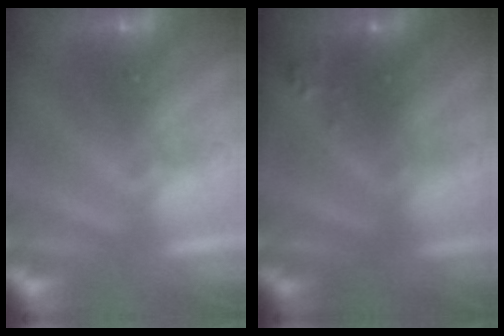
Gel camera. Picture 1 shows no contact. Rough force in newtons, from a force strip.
{"total": 5.6}